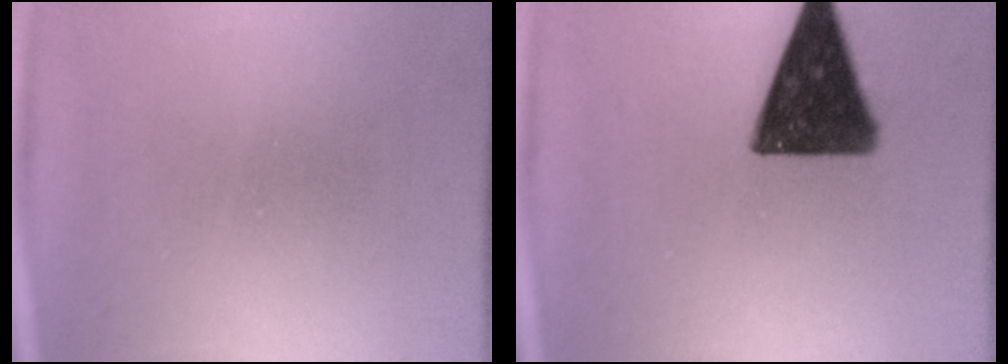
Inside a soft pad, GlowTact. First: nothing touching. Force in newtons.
{"total": 15.4}